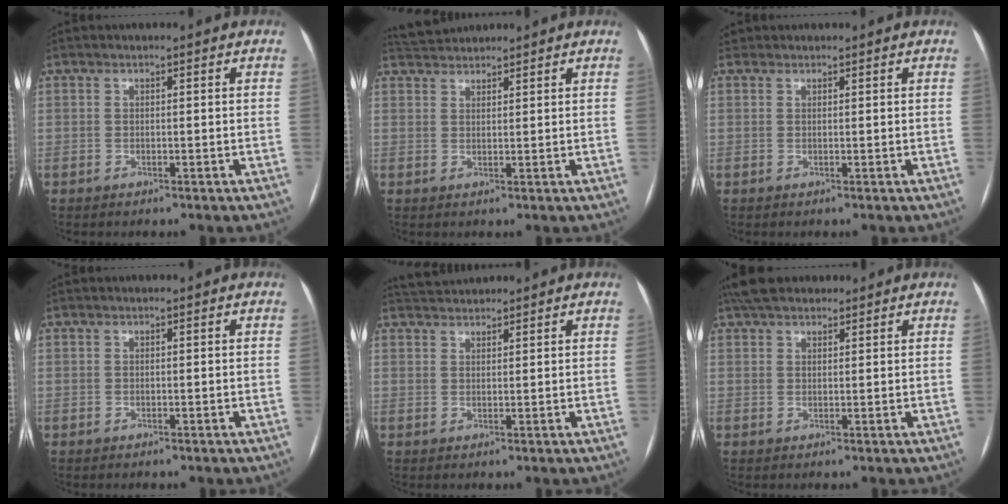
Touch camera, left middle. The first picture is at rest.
{"total": 3.6, "force": [3.6, 0.4, 0.2], "torque": [-0.011, 0.025, 0.069]}
{"total": 0.5, "force": [0.4, 0.3, -0.1], "torque": [0.001, 0.001, 0.008]}
{"total": 0.0}
{"total": 3.3, "force": [3.2, 0.3, 0.2], "torque": [-0.009, 0.025, 0.062]}
{"total": 6.4, "force": [5.3, 2.5, 2.5], "torque": [-0.038, 0.032, 0.094]}